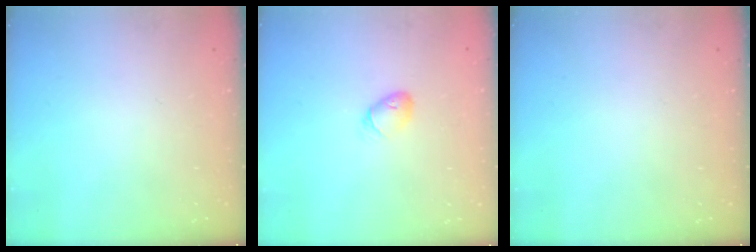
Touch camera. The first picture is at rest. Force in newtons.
{"total": 5.7, "press": 5.6, "slide": 1.2}
{"total": 0.0}